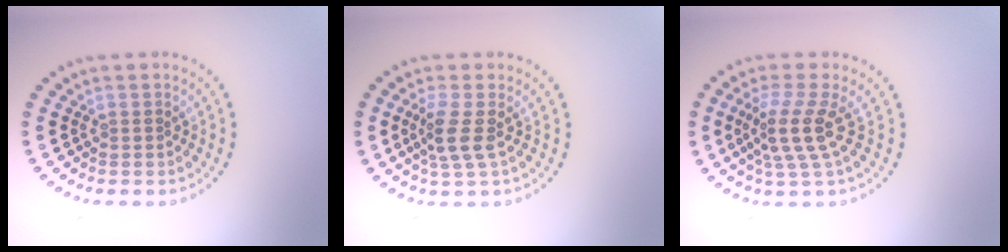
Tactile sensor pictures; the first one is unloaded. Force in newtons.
{"total": 2.5, "press": 2.0, "slide": 1.6}
{"total": 3.7, "press": 2.6, "slide": 2.6}